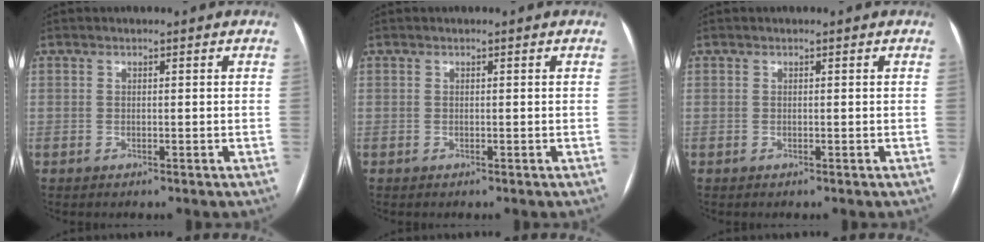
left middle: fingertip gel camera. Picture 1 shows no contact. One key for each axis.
{"total": 0.0}
{"total": 0.0}